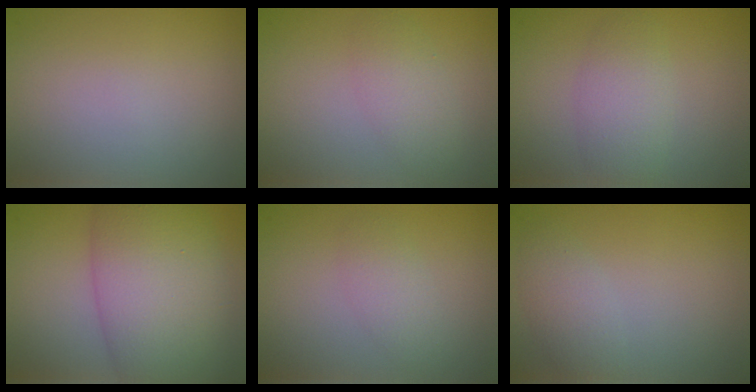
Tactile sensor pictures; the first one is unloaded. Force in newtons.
{"total": 2.4, "press": 2.4, "slide": 0.1}
{"total": 2.9, "press": 2.9, "slide": 0.1}
{"total": 10.2, "press": 10.2, "slide": 0.4}
{"total": 1.7, "press": 1.7, "slide": 0.1}
{"total": 1.9, "press": 1.9, "slide": 0.1}